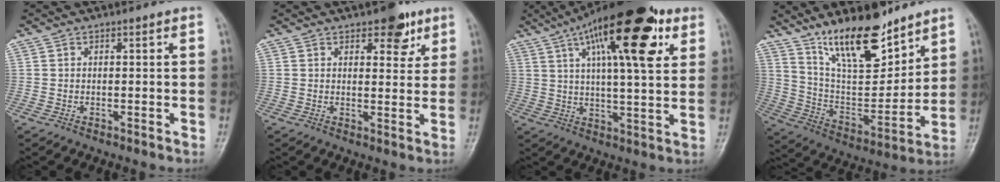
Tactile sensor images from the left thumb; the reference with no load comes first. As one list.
[{"total": 6.3, "force": [3.7, 3.3, 3.9], "torque": [-0.021, -0.016, 0.046]}, {"total": 21.7, "force": [9.9, 6.8, 18.2], "torque": [-0.266, -0.006, 0.150]}, {"total": 17.6, "force": [12.8, 6.2, 10.4], "torque": [-0.129, -0.083, 0.235]}]